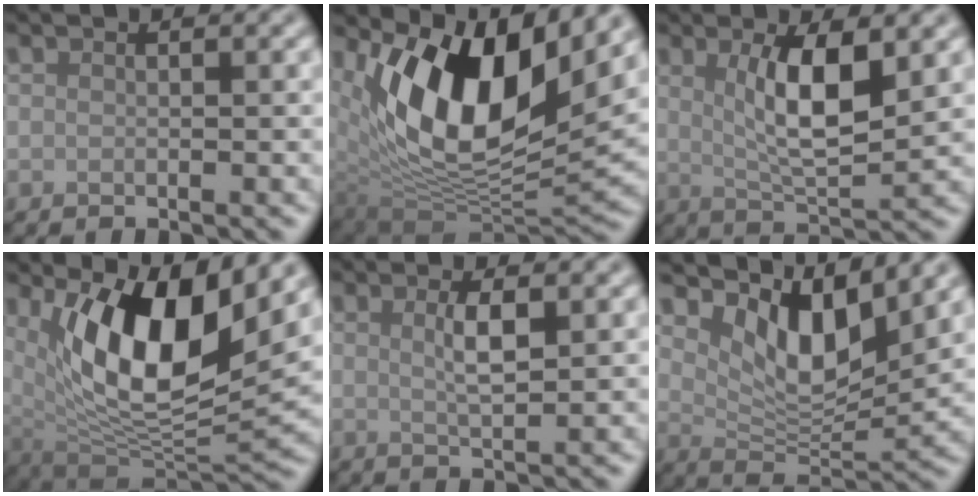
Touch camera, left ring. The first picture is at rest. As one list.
[{"total": 12.6, "force": [4.9, 6.3, 9.7], "torque": [-0.167, -0.020, 0.096]}, {"total": 5.8, "force": [1.5, 1.6, 5.3], "torque": [-0.095, -0.006, 0.030]}, {"total": 11.2, "force": [3.7, 4.8, 9.4], "torque": [-0.154, -0.029, 0.073]}, {"total": 2.4, "force": [0.7, 0.5, 2.3], "torque": [-0.043, 0.000, 0.013]}, {"total": 7.2, "force": [3.9, 3.1, 5.2], "torque": [-0.092, -0.011, 0.067]}]